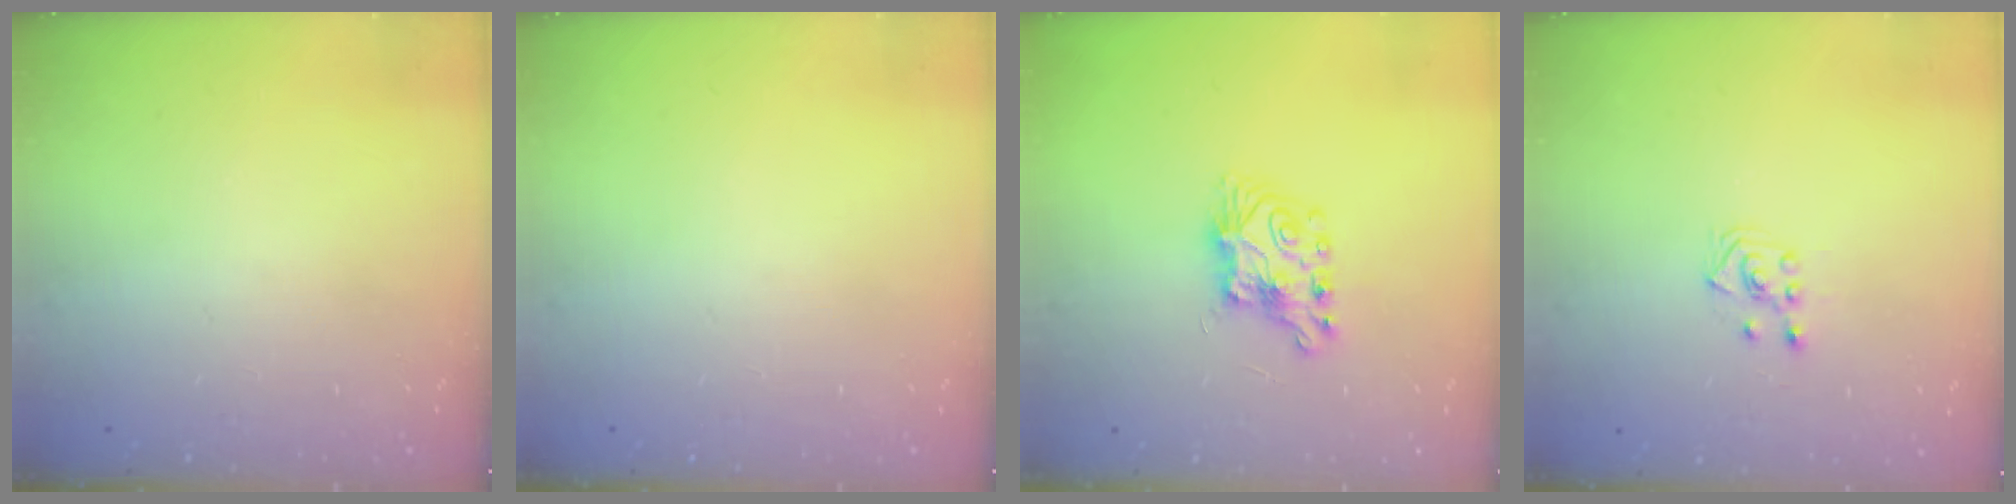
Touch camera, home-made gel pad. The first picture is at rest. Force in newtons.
{"total": 0.0}
{"total": 8.2, "press": 8.1, "slide": 0.8}
{"total": 3.7, "press": 3.6, "slide": 0.8}